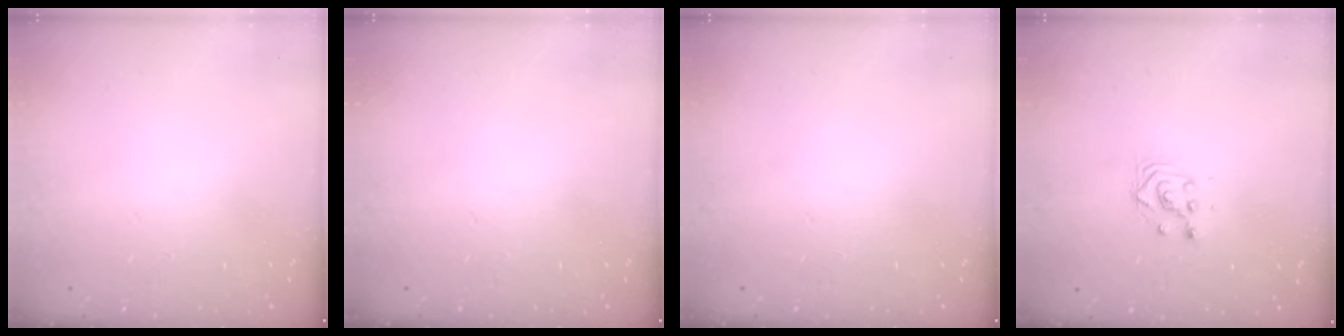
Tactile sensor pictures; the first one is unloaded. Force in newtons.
{"total": 0.0}
{"total": 0.0}
{"total": 2.8, "press": 2.8, "slide": 0.1}